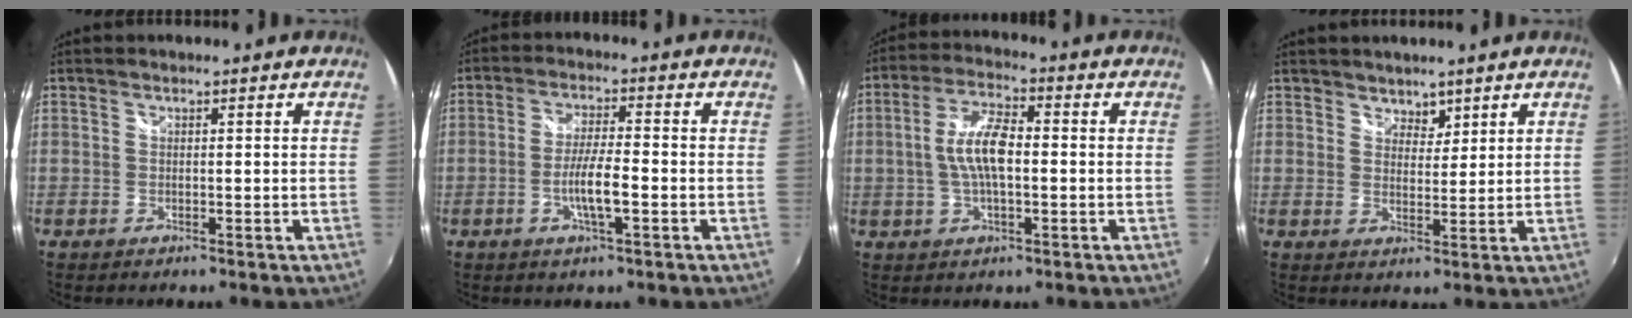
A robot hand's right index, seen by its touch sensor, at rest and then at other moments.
{"total": 6.0, "force": [-2.2, 0.7, 5.6], "torque": [-0.107, -0.005, -0.039]}
{"total": 8.3, "force": [-0.6, 3.0, 7.8], "torque": [-0.153, 0.009, -0.012]}
{"total": 3.0, "force": [2.3, 1.9, 0.4], "torque": [0.003, 0.003, 0.039]}